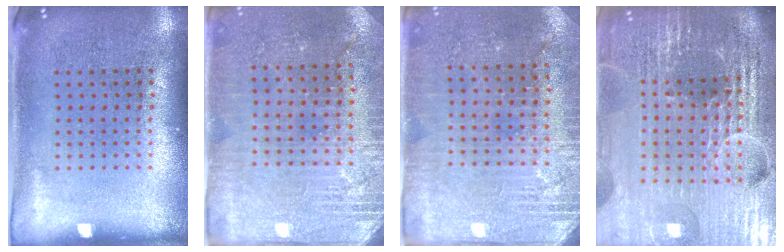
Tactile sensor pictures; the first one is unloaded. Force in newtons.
{"total": 2.9, "press": 2.8, "slide": 0.4}
{"total": 2.9, "press": 2.8, "slide": 0.4}
{"total": 6.5, "press": 5.7, "slide": 3.1}